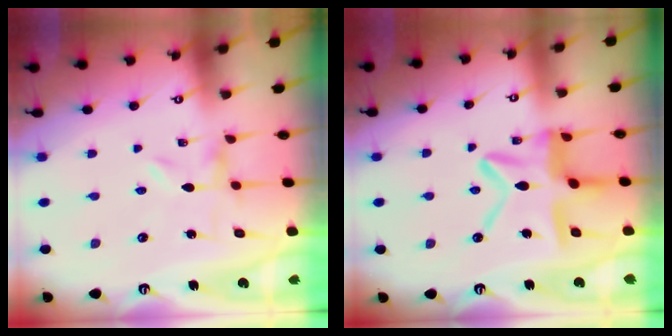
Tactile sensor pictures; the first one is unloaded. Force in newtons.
{"total": 14.0, "press": 13.9, "slide": 1.4}